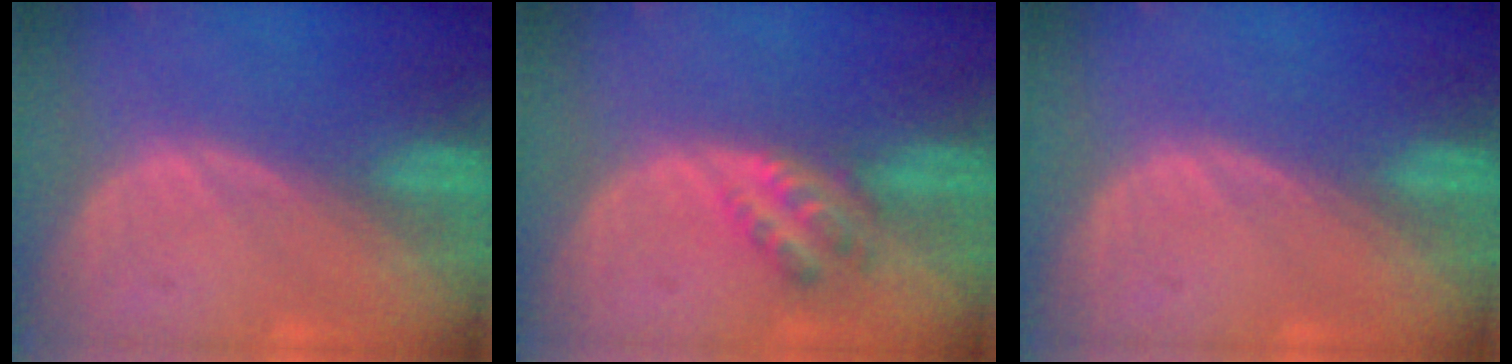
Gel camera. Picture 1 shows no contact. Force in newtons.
{"total": 4.5, "press": 3.8, "slide": 2.5}
{"total": 0.0}